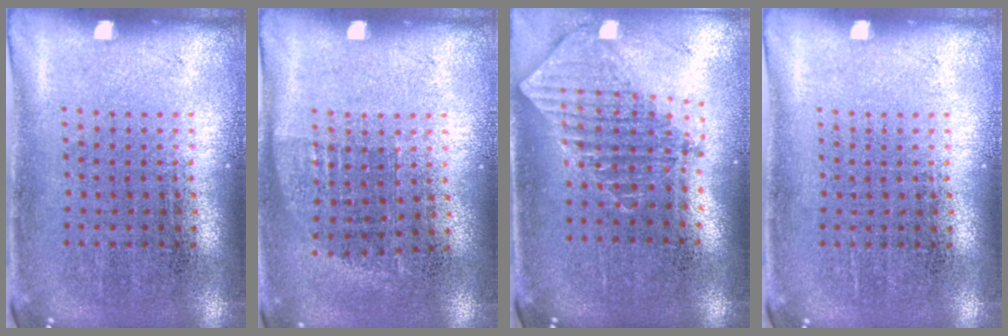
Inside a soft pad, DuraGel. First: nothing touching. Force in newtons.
{"total": 0.6, "press": 0.6, "slide": 0.2}
{"total": 2.0, "press": 1.5, "slide": 1.3}
{"total": 0.0}